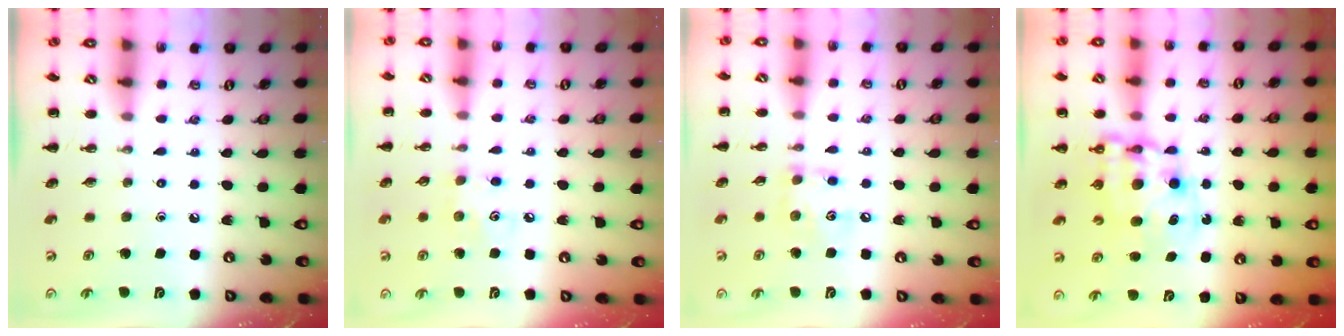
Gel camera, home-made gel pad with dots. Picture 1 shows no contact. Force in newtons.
{"total": 5.0, "press": 4.9, "slide": 0.9}
{"total": 8.0, "press": 8.0, "slide": 1.1}
{"total": 10.5, "press": 10.2, "slide": 2.5}